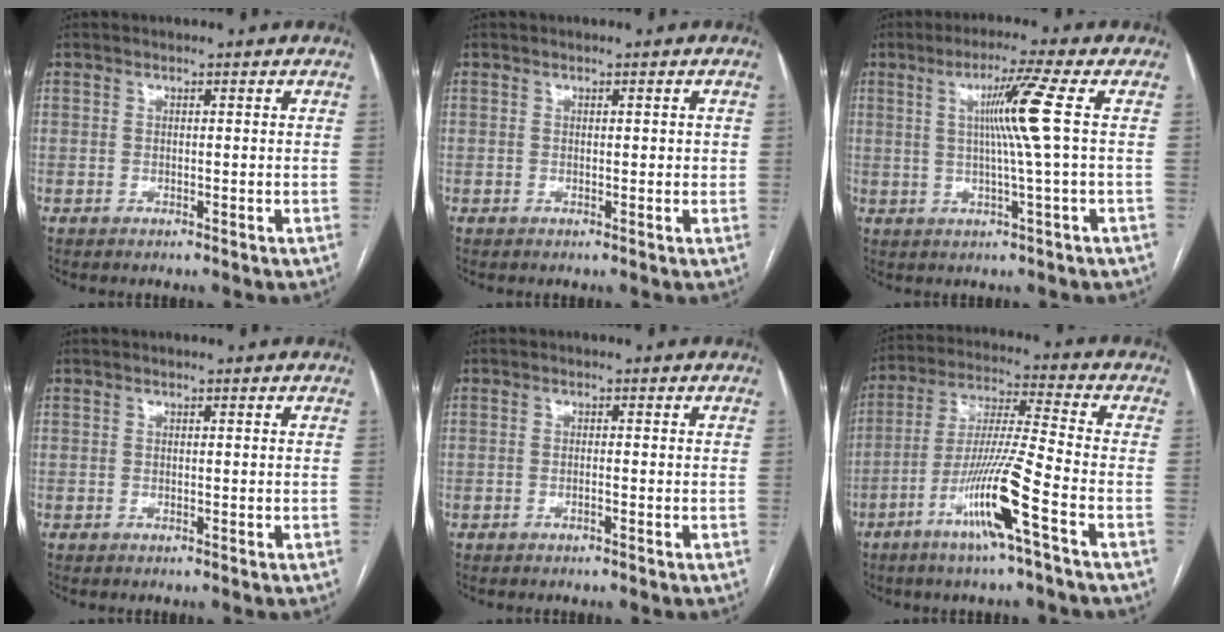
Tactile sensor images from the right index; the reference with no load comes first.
{"total": 1.1, "force": [0.2, 0.5, 0.9], "torque": [-0.010, 0.002, 0.004]}
{"total": 7.4, "force": [1.2, -2.2, 7.0], "torque": [-0.126, 0.002, 0.029]}
{"total": 0.0}
{"total": 0.7, "force": [-0.3, 0.0, 0.6], "torque": [-0.012, 0.001, -0.004]}
{"total": 12.6, "force": [-6.0, -1.0, 11.1], "torque": [-0.218, -0.011, -0.116]}